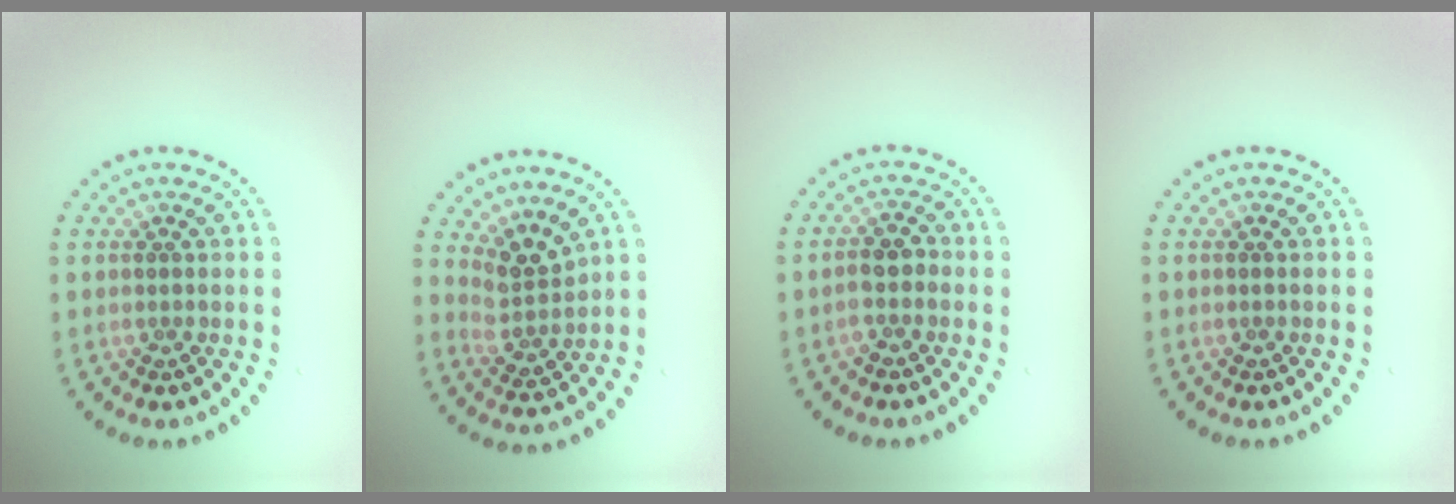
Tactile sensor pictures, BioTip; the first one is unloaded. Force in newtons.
{"total": 2.9, "press": 2.1, "slide": 2.0}
{"total": 2.0, "press": 1.8, "slide": 0.7}
{"total": 0.0}